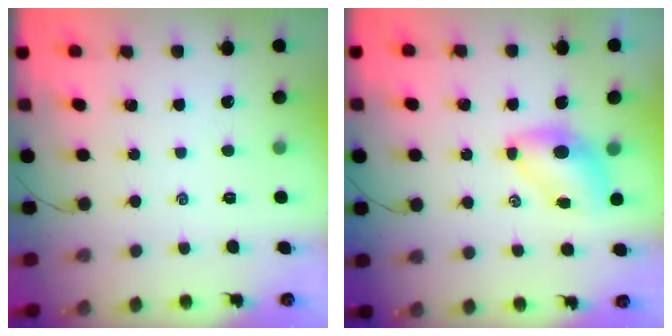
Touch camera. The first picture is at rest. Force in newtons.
{"total": 6.6, "press": 6.5, "slide": 1.0}